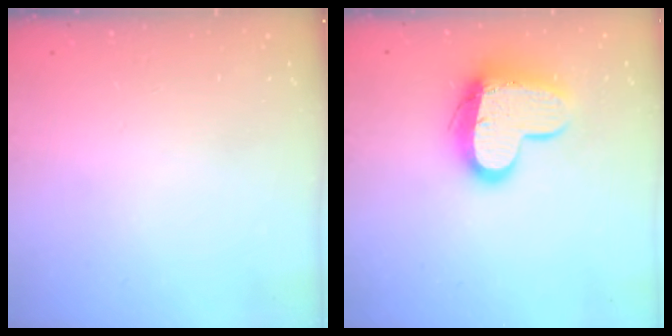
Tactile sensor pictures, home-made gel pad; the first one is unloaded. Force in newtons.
{"total": 13.5, "press": 13.5, "slide": 1.2}